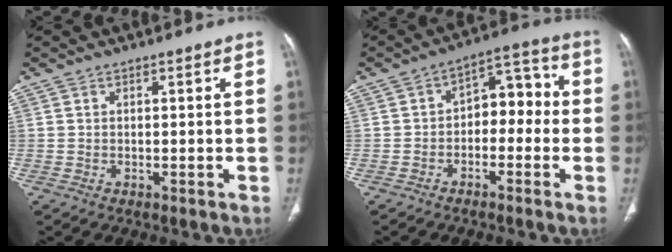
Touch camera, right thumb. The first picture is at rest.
{"total": 8.5, "force": [-1.3, 5.6, 6.3], "torque": [-0.047, 0.042, -0.036]}